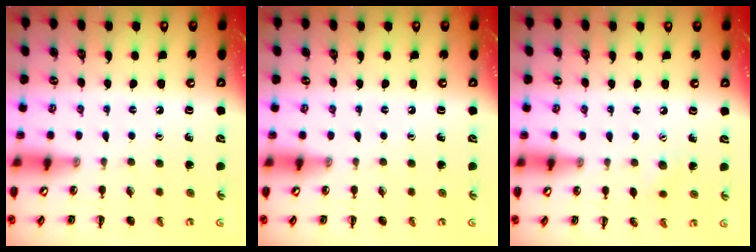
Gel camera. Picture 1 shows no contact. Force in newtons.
{"total": 0.0}
{"total": 4.5, "press": 4.3, "slide": 1.1}